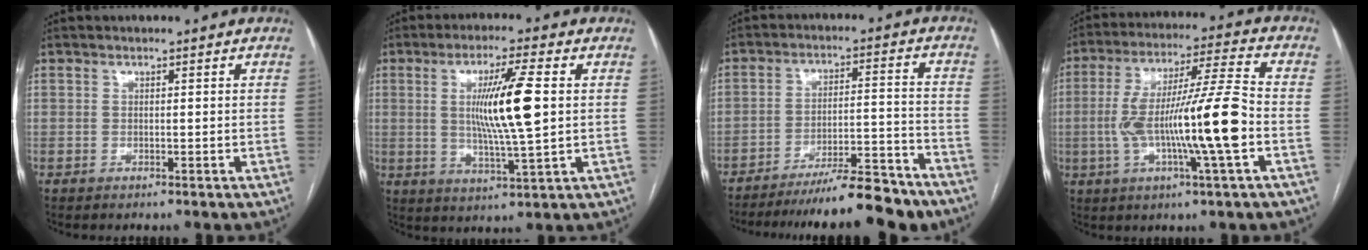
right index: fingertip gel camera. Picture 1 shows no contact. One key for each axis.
{"total": 11.1, "fx": 1.5, "fy": 0.1, "fz": 11.0, "tx": -0.199, "ty": -0.007, "tz": 0.028}
{"total": 14.8, "fx": -13.1, "fy": 1.0, "fz": 6.8, "tx": -0.097, "ty": 0.013, "tz": -0.204}
{"total": 16.1, "fx": -2.8, "fy": 0.1, "fz": 15.9, "tx": -0.289, "ty": 0.005, "tz": -0.052}